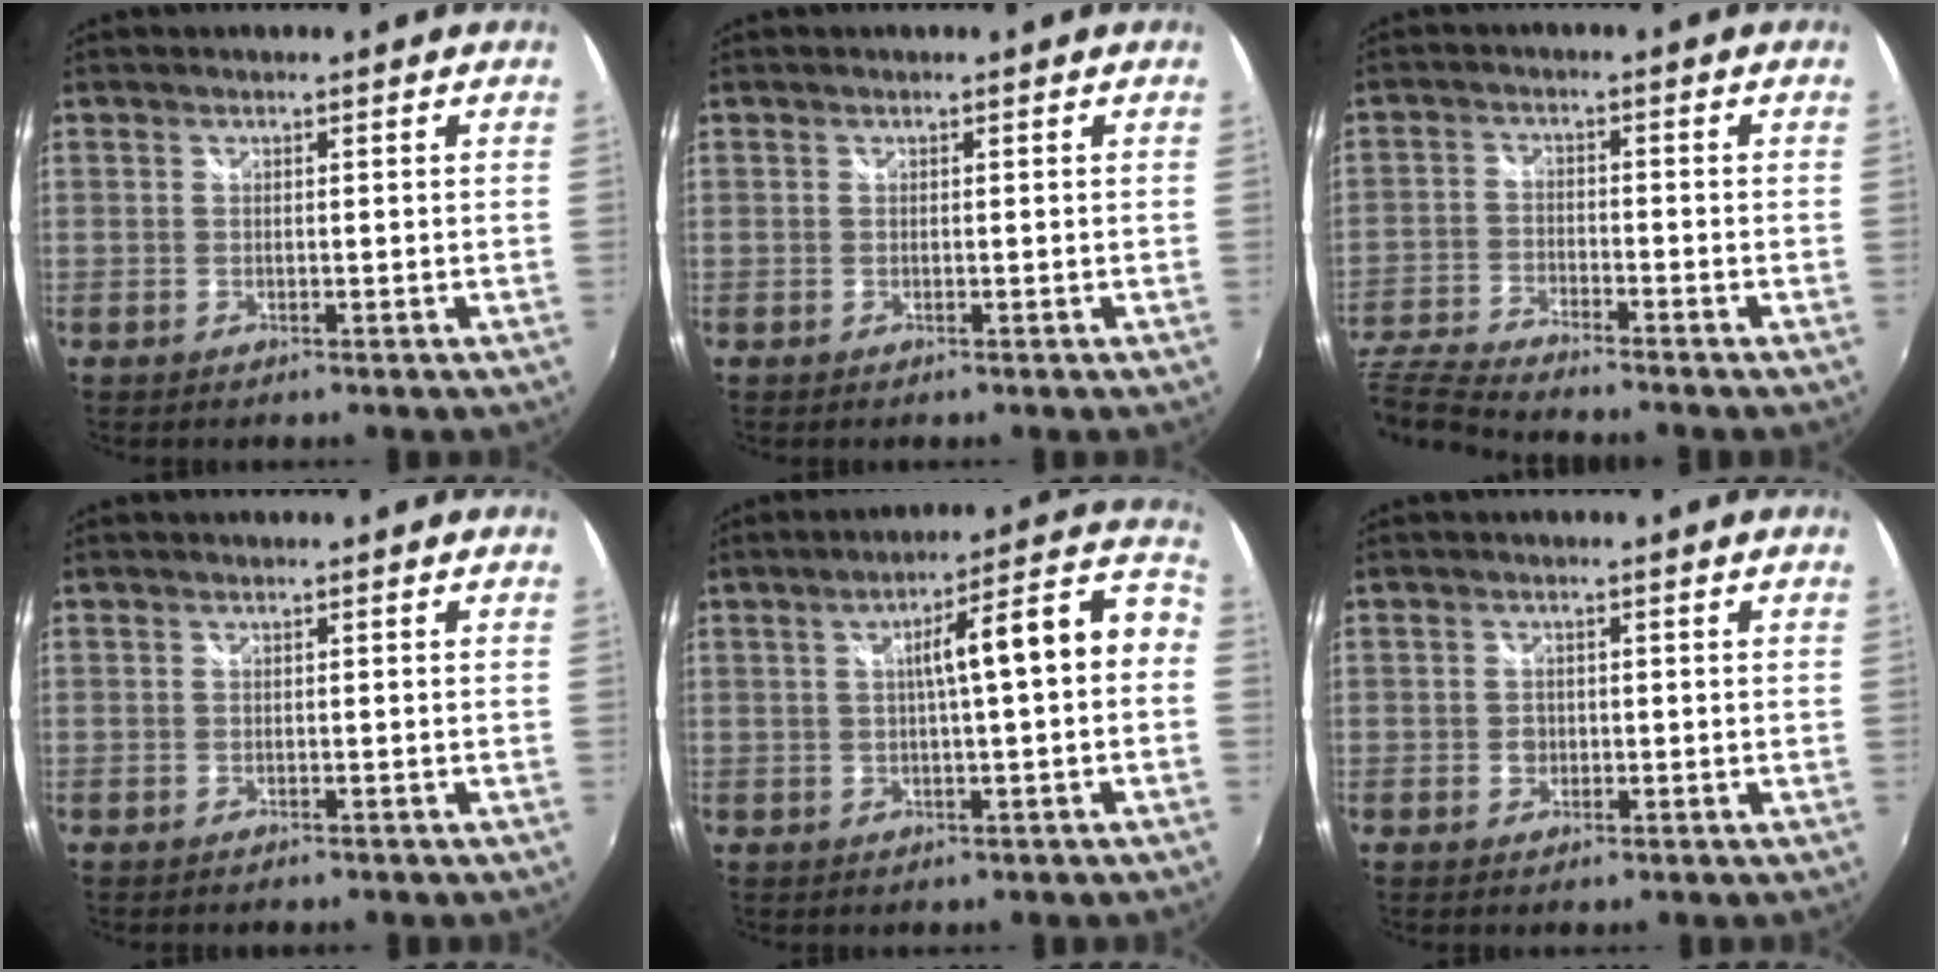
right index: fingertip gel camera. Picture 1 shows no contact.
{"total": 0.0}
{"total": 11.0, "force": [-9.8, 1.3, 4.7], "torque": [-0.126, -0.024, -0.194]}
{"total": 1.3, "force": [-1.2, 0.2, 0.3], "torque": [-0.012, -0.007, -0.016]}
{"total": 11.0, "force": [0.0, 1.2, 10.9], "torque": [-0.132, 0.047, 0.015]}
{"total": 1.8, "force": [-0.5, 1.7, 0.4], "torque": [-0.006, 0.003, -0.005]}